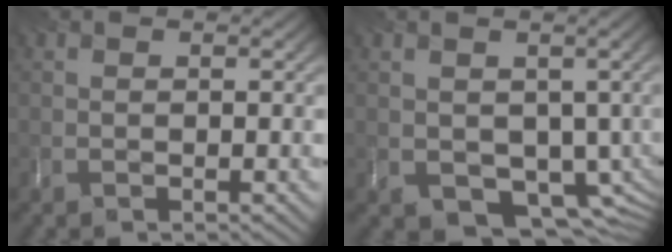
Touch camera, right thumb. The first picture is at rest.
{"total": 5.1, "force": [-0.4, 4.2, 2.8], "torque": [-0.068, -0.039, 0.008]}